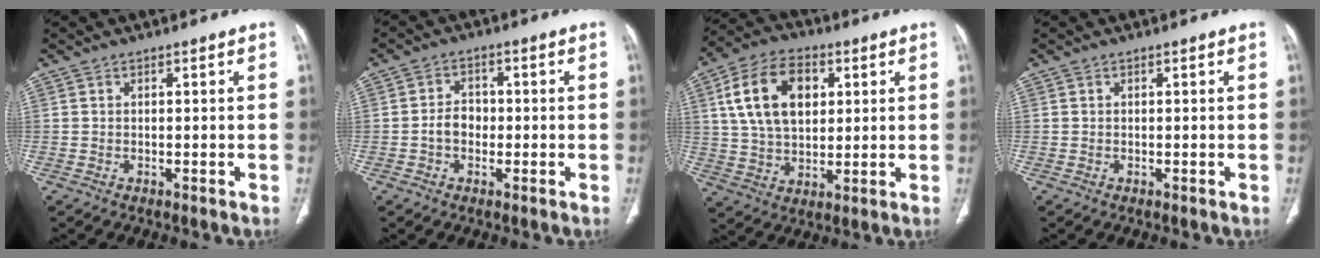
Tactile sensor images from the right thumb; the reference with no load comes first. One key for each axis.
{"total": 4.0, "fx": -0.8, "fy": 3.1, "fz": 2.4, "tx": -0.028, "ty": 0.015, "tz": -0.021}
{"total": 15.3, "fx": 4.4, "fy": 9.8, "fz": 10.8, "tx": -0.173, "ty": 0.001, "tz": 0.081}
{"total": 0.0}